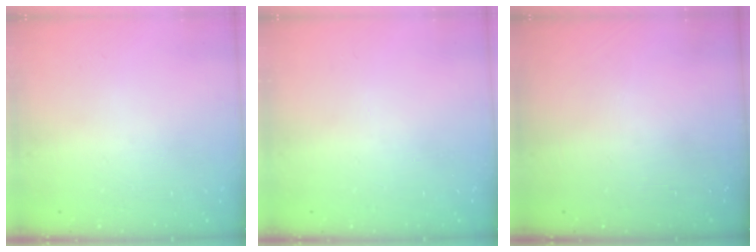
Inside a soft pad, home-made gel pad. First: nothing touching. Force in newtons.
{"total": 0.0}
{"total": 0.0}